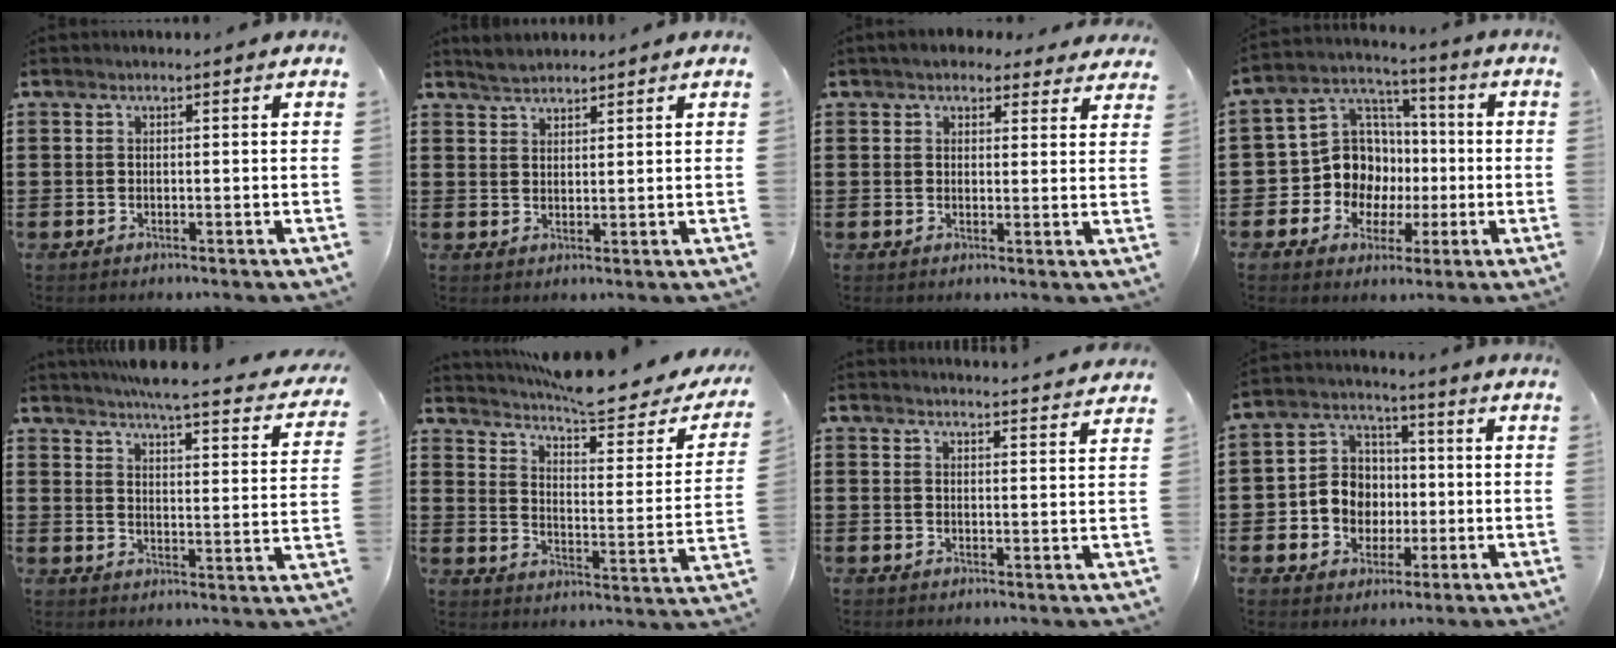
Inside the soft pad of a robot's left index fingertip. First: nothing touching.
{"total": 2.4, "force": [2.3, 0.6, 0.4], "torque": [-0.013, 0.005, 0.046]}
{"total": 3.7, "force": [3.2, 1.6, 1.1], "torque": [-0.025, -0.004, 0.057]}
{"total": 10.5, "force": [-1.3, 9.9, 3.5], "torque": [-0.107, 0.009, -0.021]}
{"total": 4.5, "force": [4.1, -0.6, 1.8], "torque": [-0.050, -0.040, 0.061]}
{"total": 7.4, "force": [6.5, 0.9, 3.3], "torque": [-0.080, -0.044, 0.108]}
{"total": 2.9, "force": [2.9, -0.6, 0.1], "torque": [-0.011, -0.017, 0.052]}
{"total": 7.1, "force": [-0.7, 6.8, 2.1], "torque": [-0.061, 0.017, -0.013]}